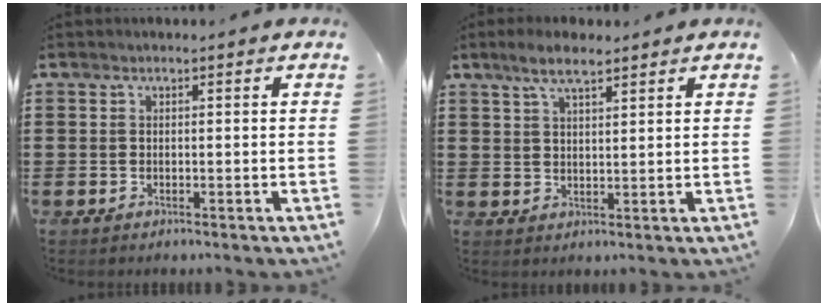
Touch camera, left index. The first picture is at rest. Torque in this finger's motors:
{"motor_torque": [0.31, -0.35, 0.44, 0.13]}